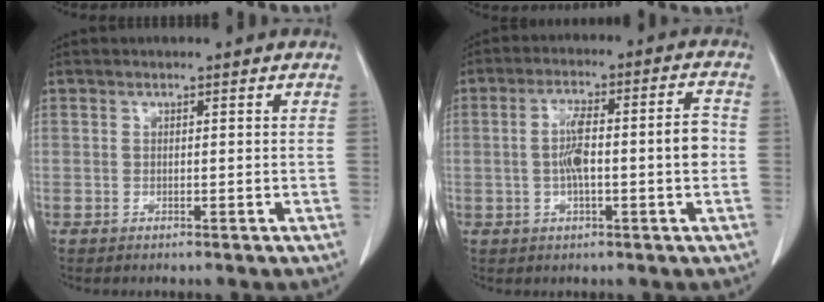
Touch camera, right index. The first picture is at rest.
{"total": 9.4, "force": [-0.7, 1.3, 9.3], "torque": [-0.161, 0.026, -0.013]}